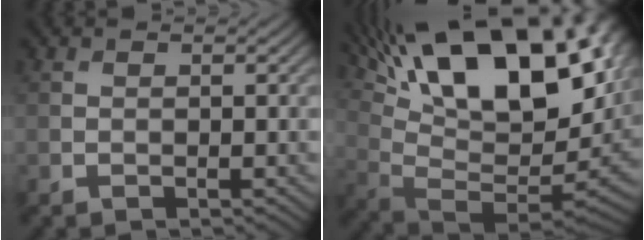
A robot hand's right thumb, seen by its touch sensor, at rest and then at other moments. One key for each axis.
{"total": 23.2, "fx": 11.0, "fy": 9.3, "fz": 18.2, "tx": -0.274, "ty": 0.034, "tz": 0.196}